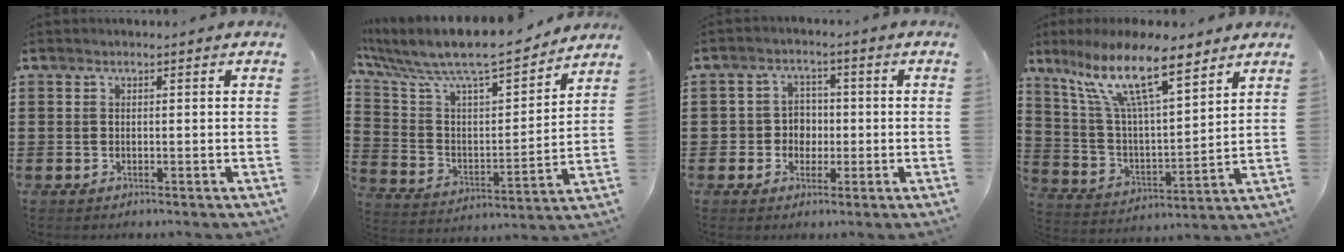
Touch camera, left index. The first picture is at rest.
{"total": 9.1, "force": [8.2, 1.2, 3.7], "torque": [-0.113, -0.068, 0.136]}
{"total": 3.7, "force": [-0.6, 3.4, 1.1], "torque": [-0.035, 0.007, -0.017]}
{"total": 13.7, "force": [9.4, 3.3, 9.4], "torque": [-0.198, -0.030, 0.164]}